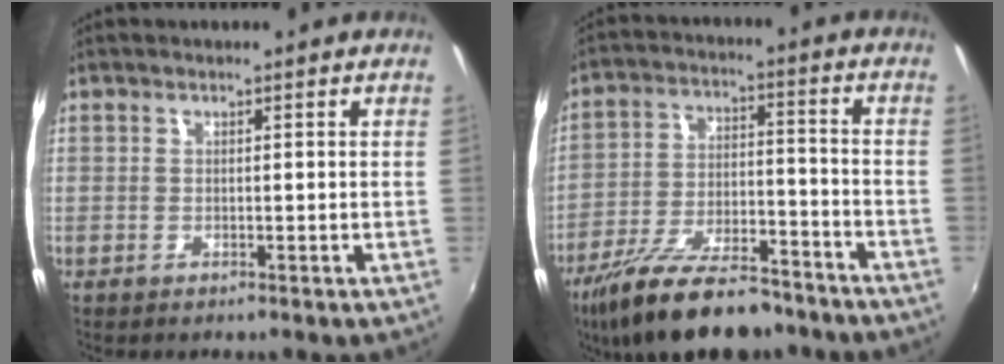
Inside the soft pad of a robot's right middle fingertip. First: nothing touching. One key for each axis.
{"total": 18.7, "fx": -14.6, "fy": 6.1, "fz": 10.1, "tx": -0.194, "ty": -0.024, "tz": -0.234}